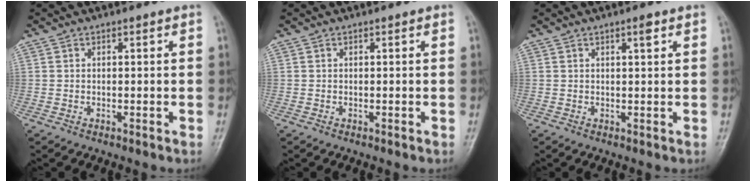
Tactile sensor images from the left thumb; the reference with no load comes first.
{"total": 0.0}
{"total": 1.8, "force": [1.0, 0.4, 1.4], "torque": [-0.020, -0.003, 0.015]}